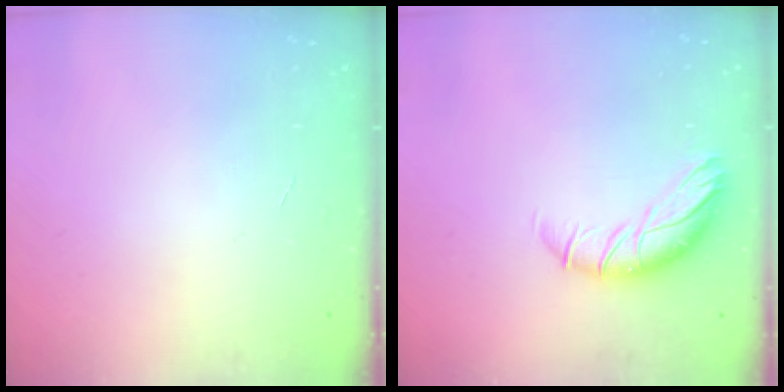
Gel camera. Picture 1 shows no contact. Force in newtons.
{"total": 10.9, "press": 10.6, "slide": 2.6}